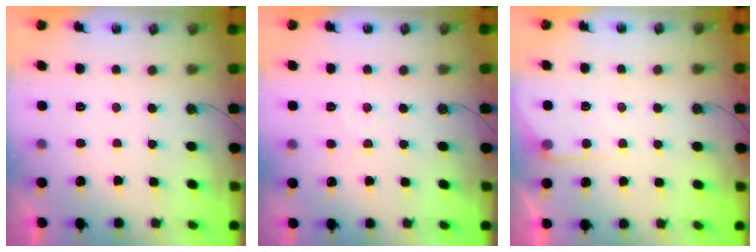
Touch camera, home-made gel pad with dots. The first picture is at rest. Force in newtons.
{"total": 3.9, "press": 3.8, "slide": 0.7}
{"total": 4.7, "press": 4.7, "slide": 0.4}